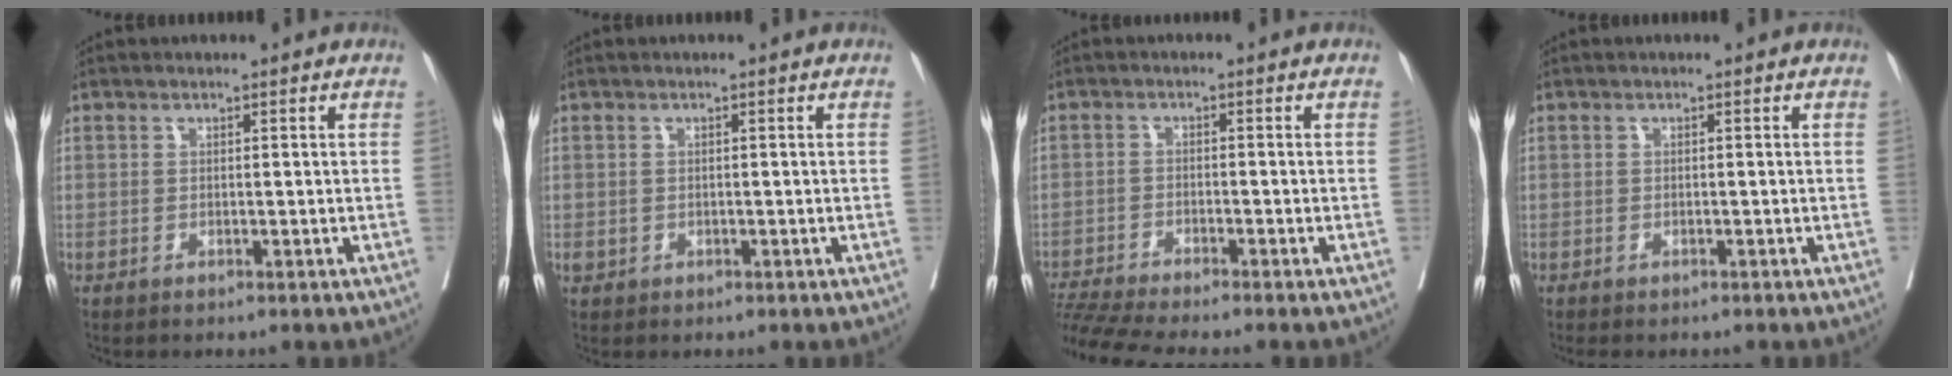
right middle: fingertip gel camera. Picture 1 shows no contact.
{"total": 1.0, "force": [-0.2, 0.9, 0.3], "torque": [-0.005, 0.003, 0.001]}
{"total": 7.9, "force": [-7.3, -1.2, 2.9], "torque": [-0.056, -0.013, -0.128]}
{"total": 1.6, "force": [-1.4, 0.7, 0.5], "torque": [-0.013, -0.004, -0.019]}